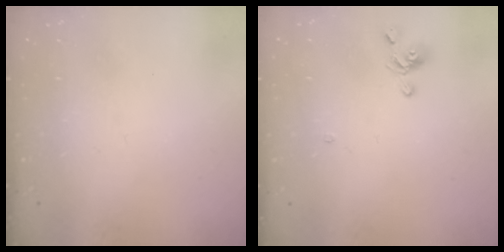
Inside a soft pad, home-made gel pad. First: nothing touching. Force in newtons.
{"total": 2.4, "press": 2.3, "slide": 0.7}